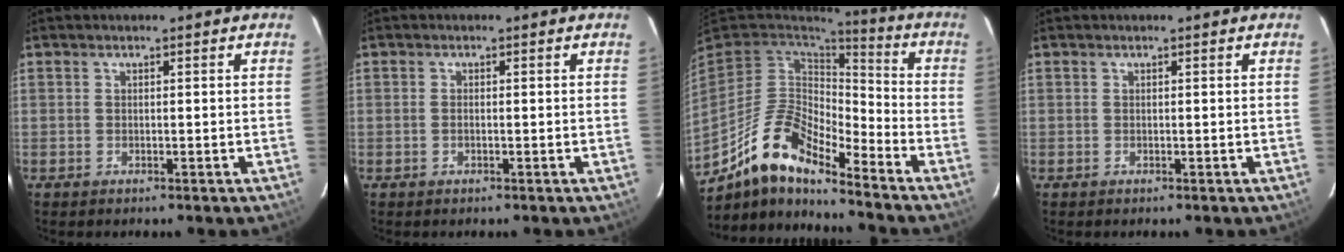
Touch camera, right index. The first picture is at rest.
{"total": 0.6, "force": [-0.2, 0.2, 0.5], "torque": [-0.010, 0.002, -0.005]}
{"total": 14.6, "force": [-10.5, 4.4, 9.1], "torque": [-0.173, -0.007, -0.207]}
{"total": 0.0}